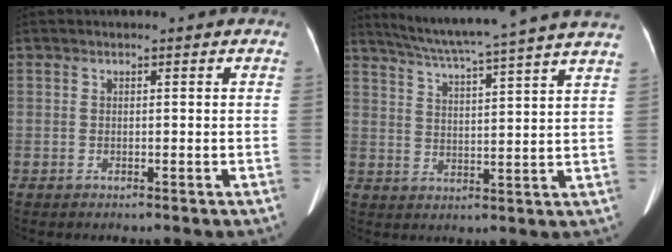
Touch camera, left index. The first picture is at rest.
{"total": 19.3, "force": [16.9, -1.5, 9.2], "torque": [-0.161, -0.011, 0.228]}